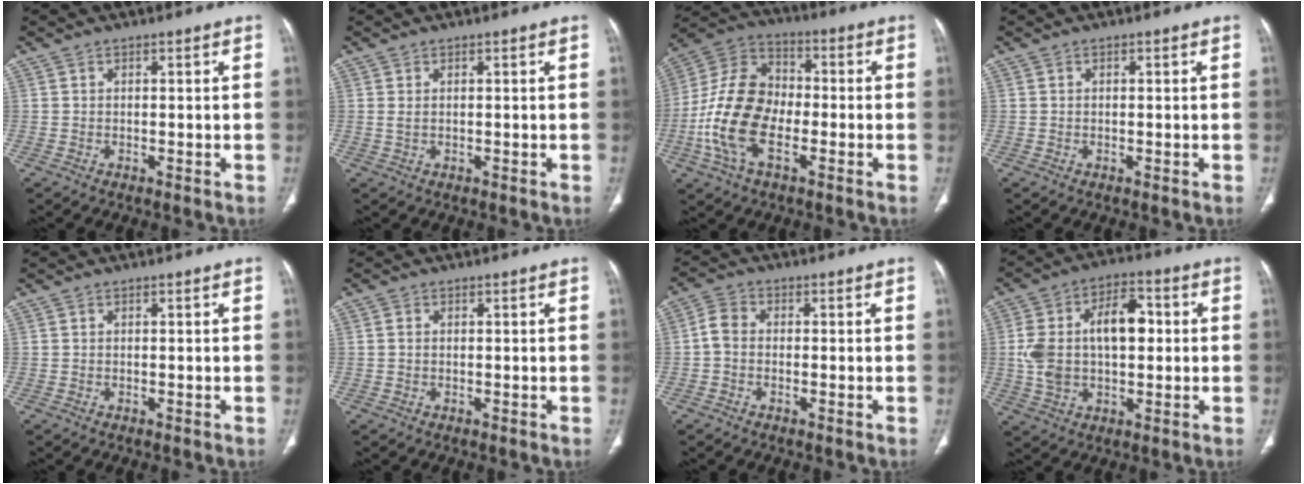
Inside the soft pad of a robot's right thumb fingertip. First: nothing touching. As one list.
[{"total": 0.9, "force": [0.2, 0.5, 0.7], "torque": [-0.020, 0.003, 0.009]}, {"total": 15.9, "force": [-4.0, 9.4, 12.3], "torque": [-0.239, 0.027, -0.082]}, {"total": 0.0}, {"total": 0.0}, {"total": 0.7, "force": [0.0, 0.6, 0.4], "torque": [-0.004, 0.000, -0.001]}, {"total": 3.6, "force": [-0.6, 2.6, 2.4], "torque": [-0.044, 0.011, -0.021]}, {"total": 14.7, "force": [1.0, 8.6, 11.9], "torque": [-0.207, 0.032, 0.019]}]